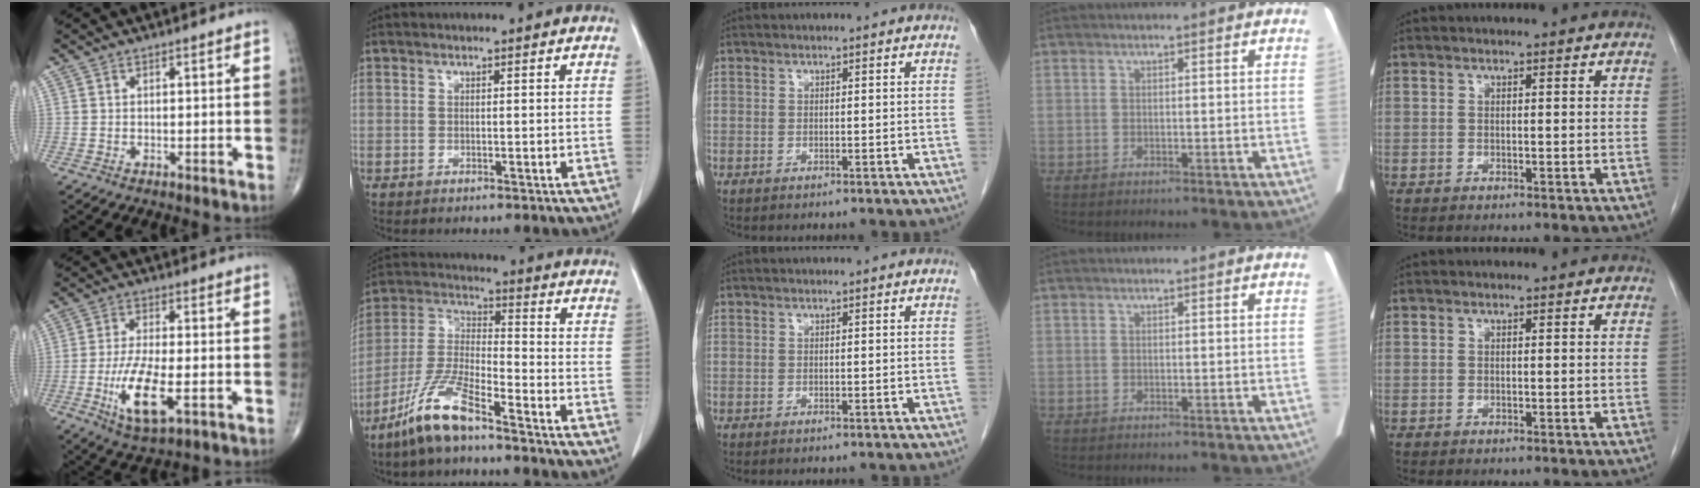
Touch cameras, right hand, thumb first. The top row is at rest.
{"thumb": {"total": 10.9, "force": [-3.3, 3.7, 9.7], "torque": [-0.189, -0.003, -0.055]}, "index": {"total": 10.6, "force": [-7.7, 1.6, 7.2], "torque": [-0.165, -0.018, -0.155]}}